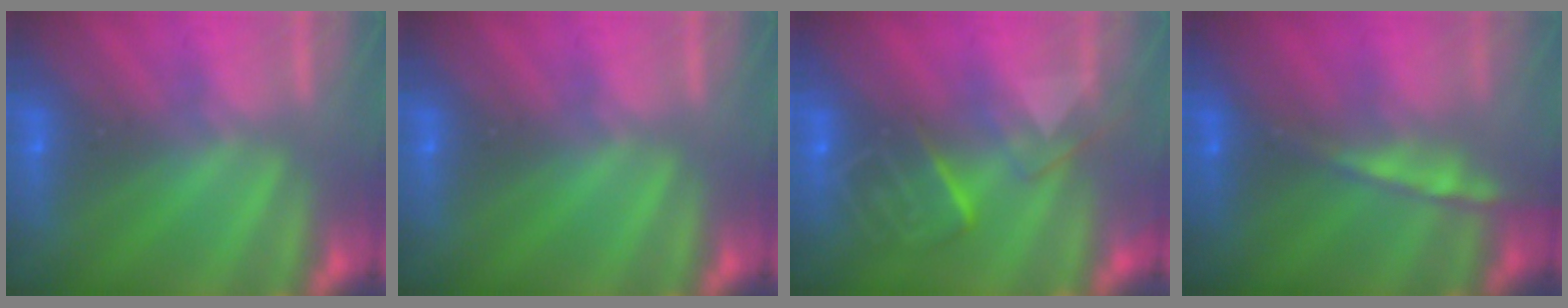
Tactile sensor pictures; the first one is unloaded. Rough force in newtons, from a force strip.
{"total": 0.0}
{"total": 9.2}
{"total": 6.5}